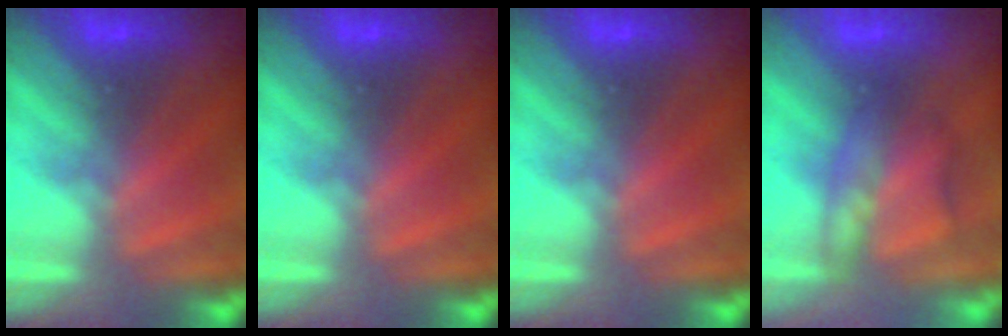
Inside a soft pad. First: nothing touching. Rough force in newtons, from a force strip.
{"total": 0.0}
{"total": 0.0}
{"total": 2.3}